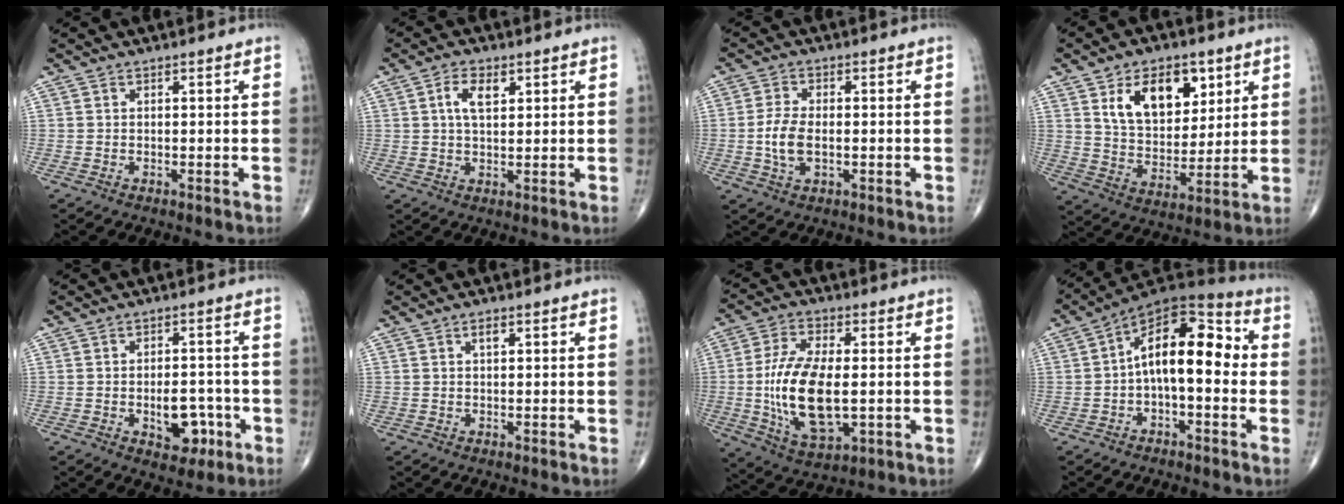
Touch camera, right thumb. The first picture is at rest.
{"total": 5.0, "force": [1.9, 2.6, 3.9], "torque": [-0.071, -0.002, 0.033]}
{"total": 5.9, "force": [-0.7, 3.1, 5.0], "torque": [-0.105, -0.001, -0.016]}
{"total": 14.8, "force": [6.4, 9.0, 9.8], "torque": [-0.116, -0.034, 0.119]}
{"total": 7.6, "force": [-2.4, 4.5, 5.6], "torque": [-0.052, 0.018, -0.025]}
{"total": 1.6, "force": [0.7, 0.8, 1.1], "torque": [-0.015, -0.001, 0.011]}
{"total": 16.5, "force": [-1.2, 7.8, 14.5], "torque": [-0.279, -0.009, -0.016]}
{"total": 15.3, "force": [0.3, 7.5, 13.3], "torque": [-0.181, 0.047, -0.009]}